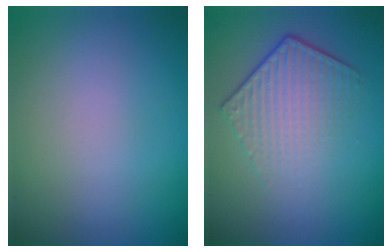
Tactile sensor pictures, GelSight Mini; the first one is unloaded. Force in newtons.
{"total": 4.4, "press": 3.2, "slide": 3.1}